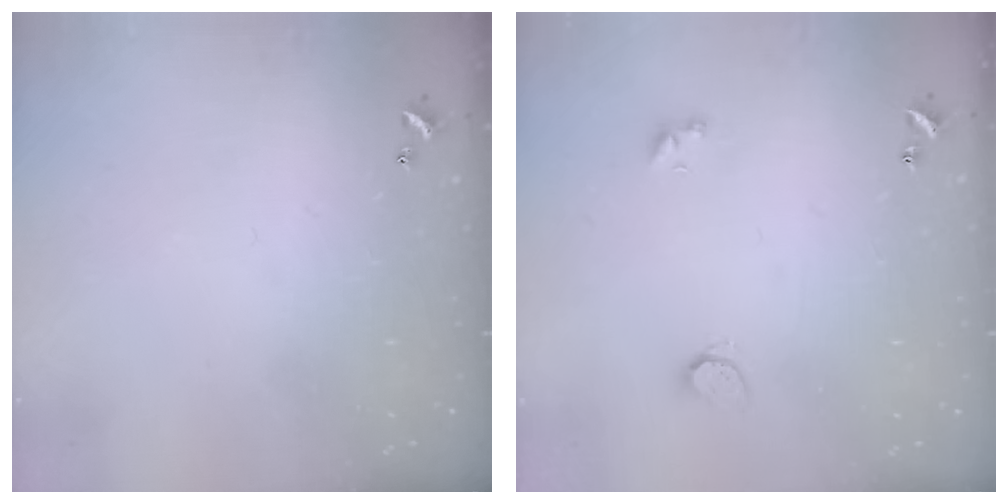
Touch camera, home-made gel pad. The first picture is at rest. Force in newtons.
{"total": 2.3, "press": 2.3, "slide": 0.5}